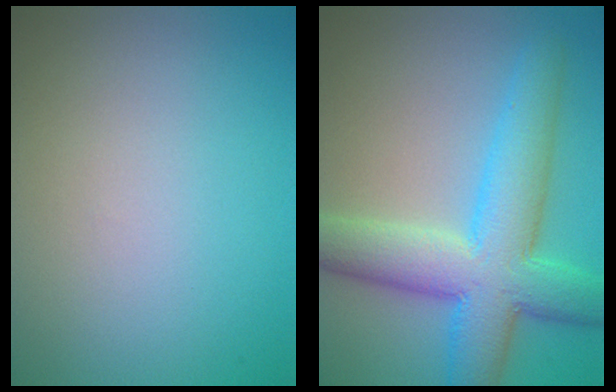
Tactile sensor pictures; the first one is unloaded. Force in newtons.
{"total": 9.0, "press": 9.0, "slide": 0.2}